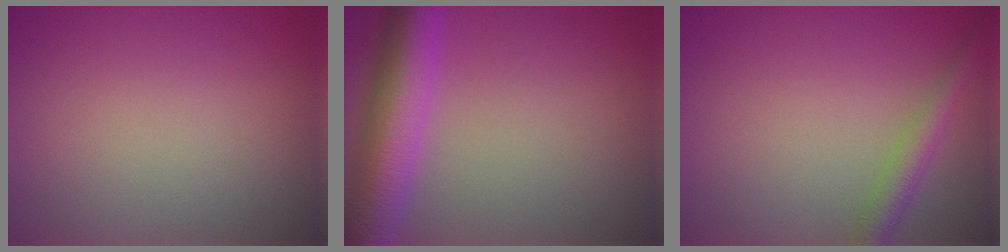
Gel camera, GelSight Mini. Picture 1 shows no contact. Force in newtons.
{"total": 8.7, "press": 8.7, "slide": 0.3}
{"total": 2.8, "press": 2.8, "slide": 0.1}